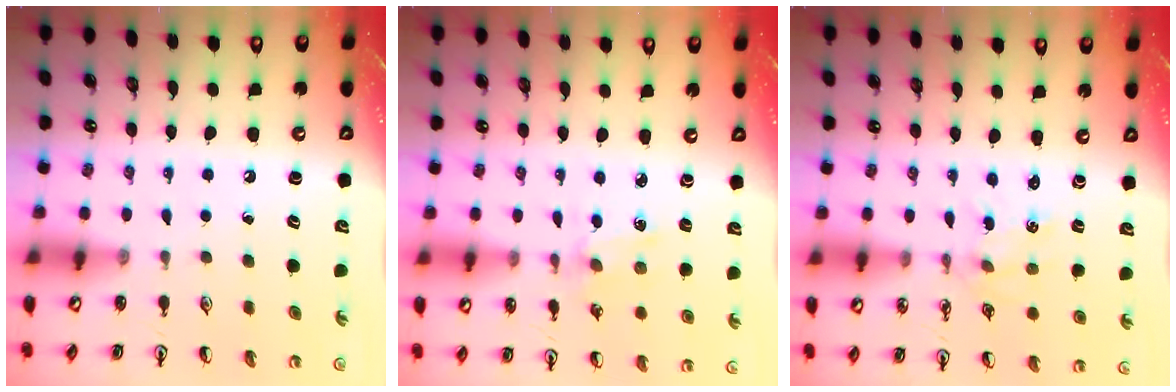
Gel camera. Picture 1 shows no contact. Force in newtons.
{"total": 0.8, "press": 0.7, "slide": 0.2}
{"total": 1.0, "press": 0.9, "slide": 0.2}